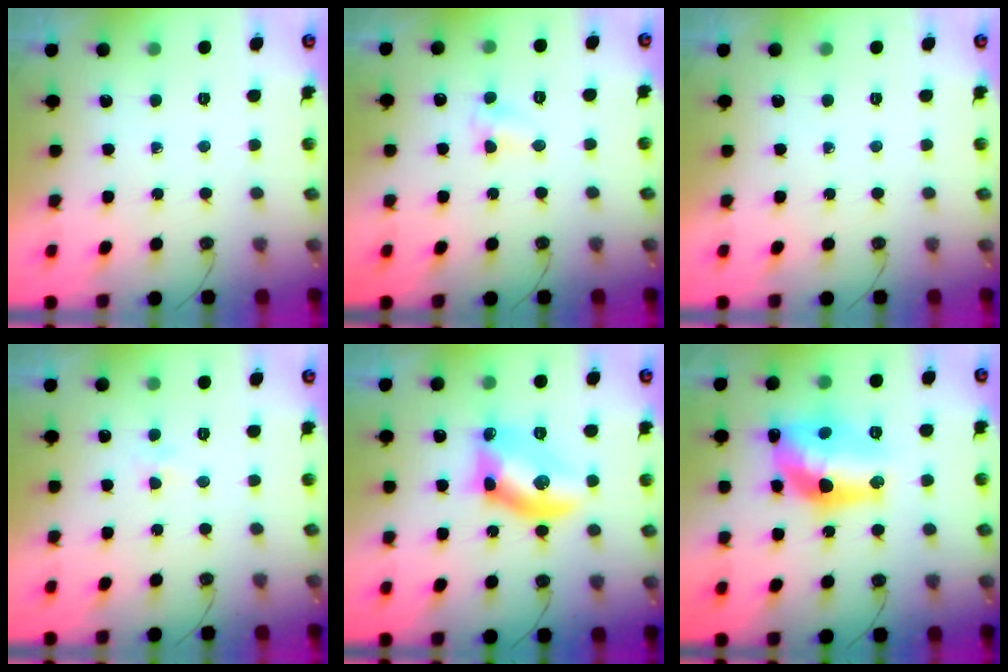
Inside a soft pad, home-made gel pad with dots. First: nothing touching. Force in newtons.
{"total": 5.0, "press": 5.0, "slide": 0.5}
{"total": 0.0}
{"total": 2.9, "press": 2.8, "slide": 0.6}
{"total": 13.0, "press": 13.0, "slide": 0.5}
{"total": 16.2, "press": 16.1, "slide": 1.3}